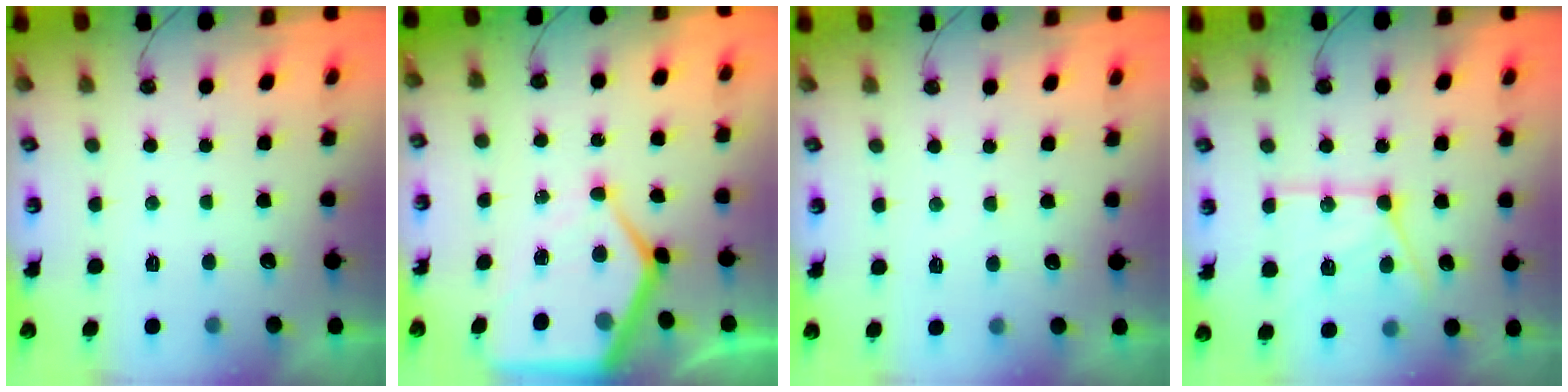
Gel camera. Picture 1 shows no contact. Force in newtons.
{"total": 12.6, "press": 12.5, "slide": 0.9}
{"total": 3.0, "press": 3.0, "slide": 0.4}
{"total": 15.7, "press": 15.7, "slide": 1.3}